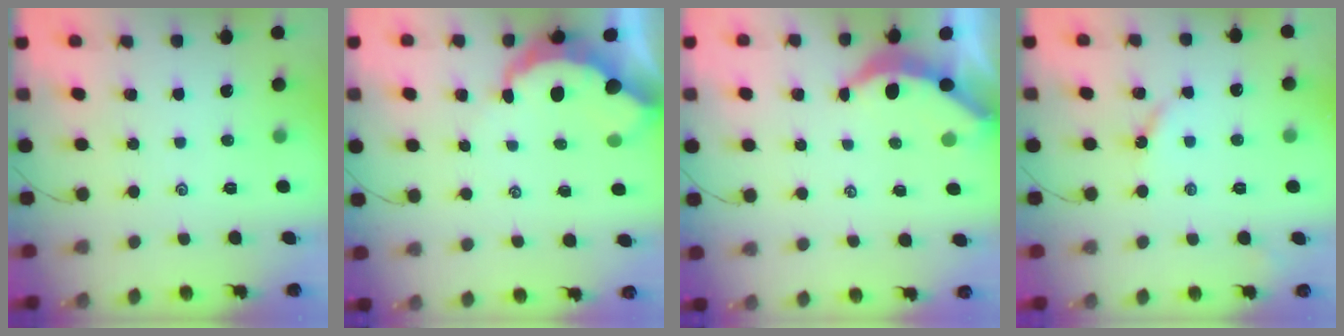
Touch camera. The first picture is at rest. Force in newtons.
{"total": 6.5, "press": 6.4, "slide": 0.7}
{"total": 3.8, "press": 3.8, "slide": 0.4}
{"total": 3.7, "press": 3.7, "slide": 0.5}